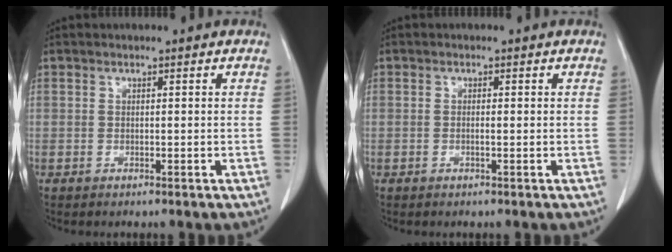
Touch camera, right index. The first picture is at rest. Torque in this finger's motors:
{"motor_torque": [-0.05, 0.02, -0.01, 0.00]}